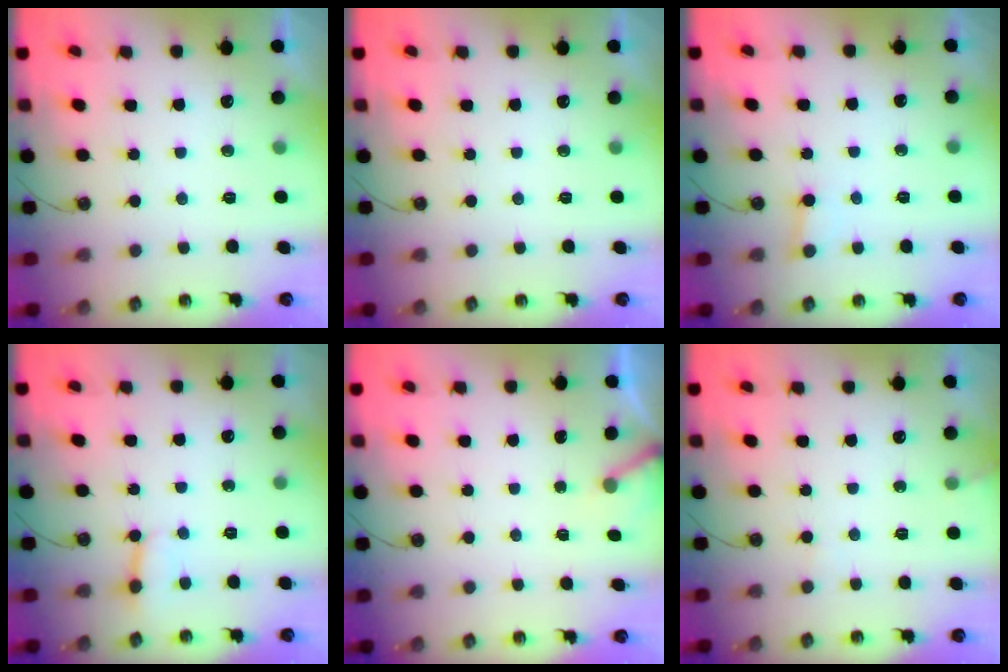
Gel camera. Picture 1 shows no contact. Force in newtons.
{"total": 0.0}
{"total": 2.2, "press": 2.2, "slide": 0.1}
{"total": 4.1, "press": 4.1, "slide": 0.7}
{"total": 3.0, "press": 3.0, "slide": 0.2}
{"total": 5.3, "press": 5.3, "slide": 0.4}